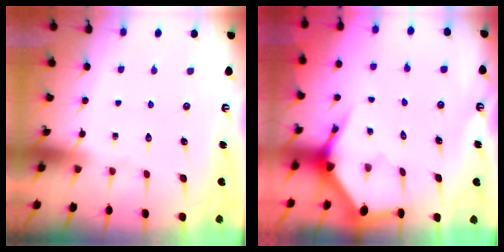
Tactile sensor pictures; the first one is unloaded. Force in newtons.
{"total": 3.7, "press": 3.7, "slide": 0.5}